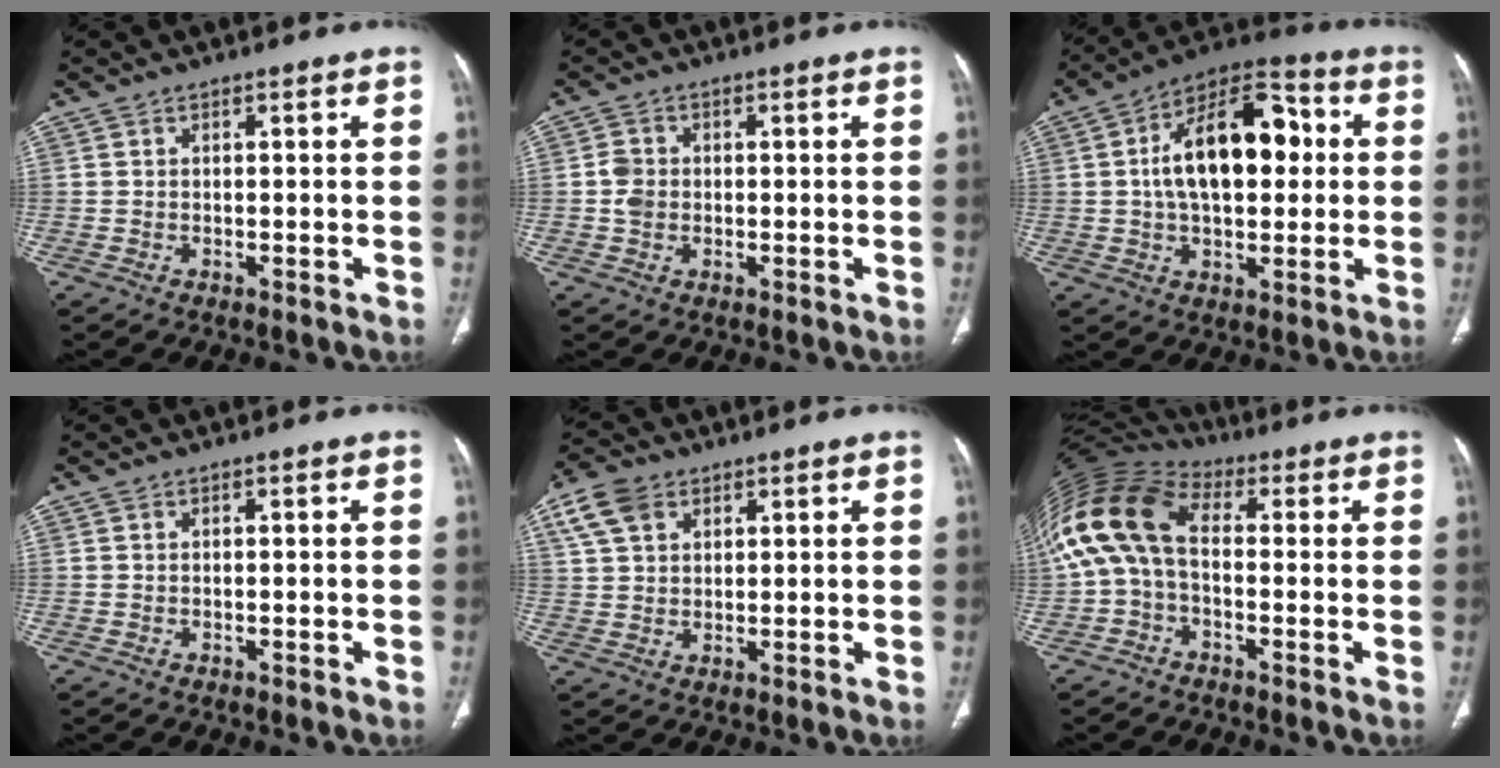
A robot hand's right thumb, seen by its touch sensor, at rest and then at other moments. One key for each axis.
{"total": 3.1, "fx": -0.2, "fy": 2.6, "fz": 1.7, "tx": -0.028, "ty": 0.007, "tz": -0.008}
{"total": 18.5, "fx": 2.3, "fy": 10.2, "fz": 15.3, "tx": -0.224, "ty": 0.029, "tz": 0.030}
{"total": 0.0}
{"total": 7.1, "fx": 3.4, "fy": 4.9, "fz": 3.9, "tx": -0.068, "ty": 0.002, "tz": 0.068}
{"total": 14.3, "fx": 0.4, "fy": 8.7, "fz": 11.4, "tx": -0.237, "ty": 0.043, "tz": -0.007}